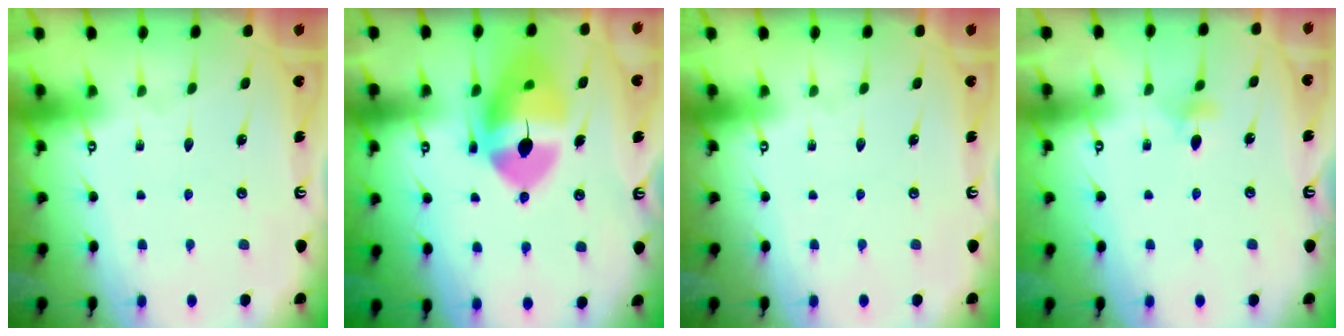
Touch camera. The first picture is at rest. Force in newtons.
{"total": 15.6, "press": 15.4, "slide": 2.6}
{"total": 0.0}
{"total": 3.8, "press": 3.7, "slide": 0.9}